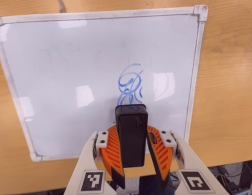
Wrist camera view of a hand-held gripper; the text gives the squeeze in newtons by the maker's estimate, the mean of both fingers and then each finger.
{"total": 9.0, "left": 9.2, "right": 8.7}